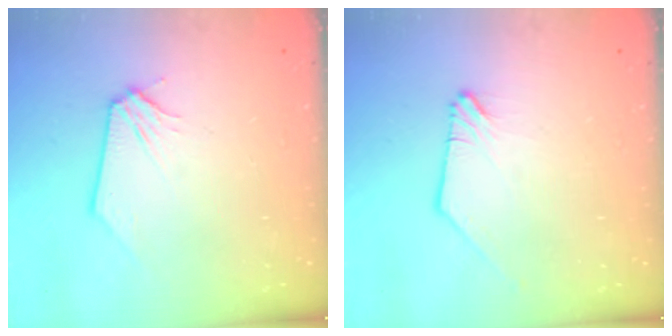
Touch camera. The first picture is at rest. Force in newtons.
{"total": 0.0}